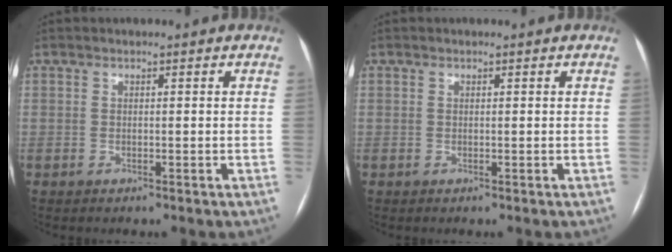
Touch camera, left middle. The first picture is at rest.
{"total": 0.0}